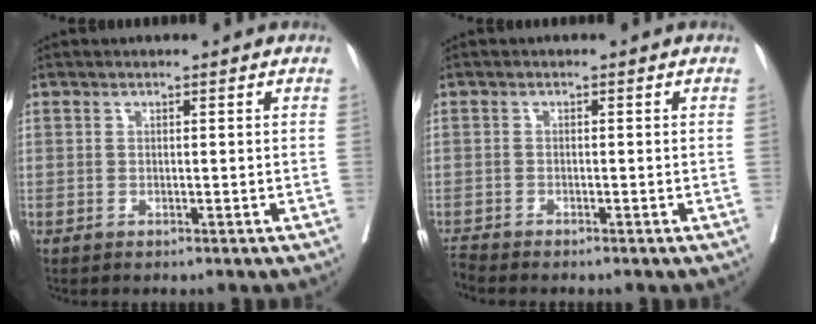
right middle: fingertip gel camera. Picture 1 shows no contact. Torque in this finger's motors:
{"motor_torque": [-0.51, -0.10, -0.02, -0.01]}